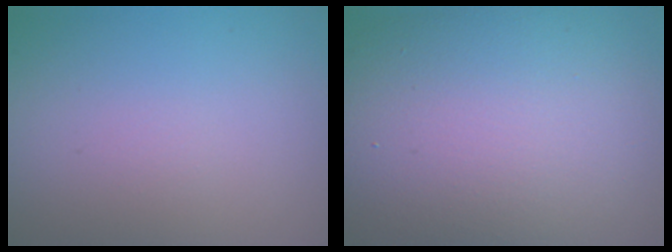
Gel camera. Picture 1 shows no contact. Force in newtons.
{"total": 13.5, "press": 13.4, "slide": 0.5}